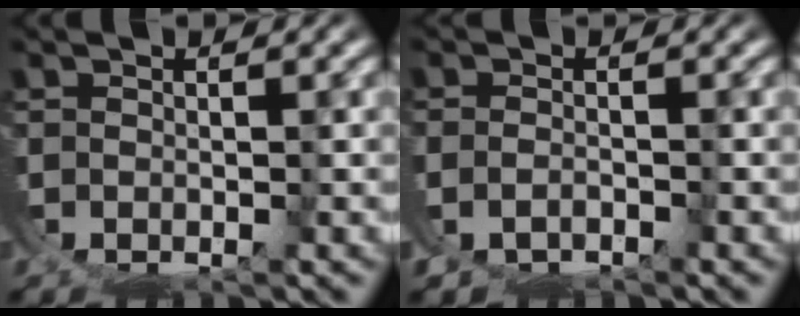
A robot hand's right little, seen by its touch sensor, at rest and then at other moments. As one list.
[{"total": 3.3, "force": [-1.6, 2.8, 0.4], "torque": [-0.034, -0.020, -0.022]}]